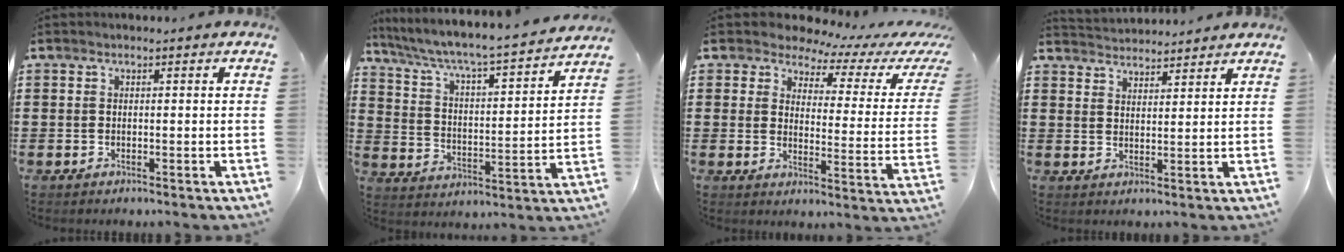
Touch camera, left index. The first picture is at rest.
{"total": 4.8, "force": [4.3, -0.2, 2.2], "torque": [-0.064, -0.042, 0.060]}
{"total": 3.9, "force": [3.3, 1.8, 1.1], "torque": [-0.041, -0.026, 0.051]}
{"total": 3.1, "force": [3.1, -0.1, -0.3], "torque": [-0.004, -0.012, 0.058]}